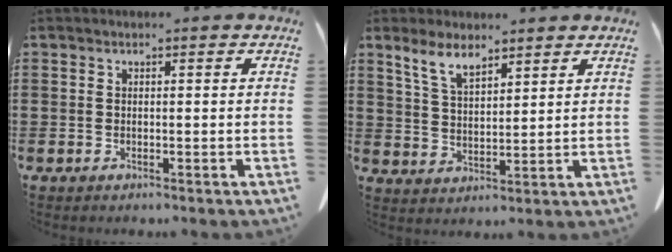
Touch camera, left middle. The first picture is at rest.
{"total": 5.9, "force": [4.4, 2.2, 3.2], "torque": [-0.077, -0.005, 0.081]}